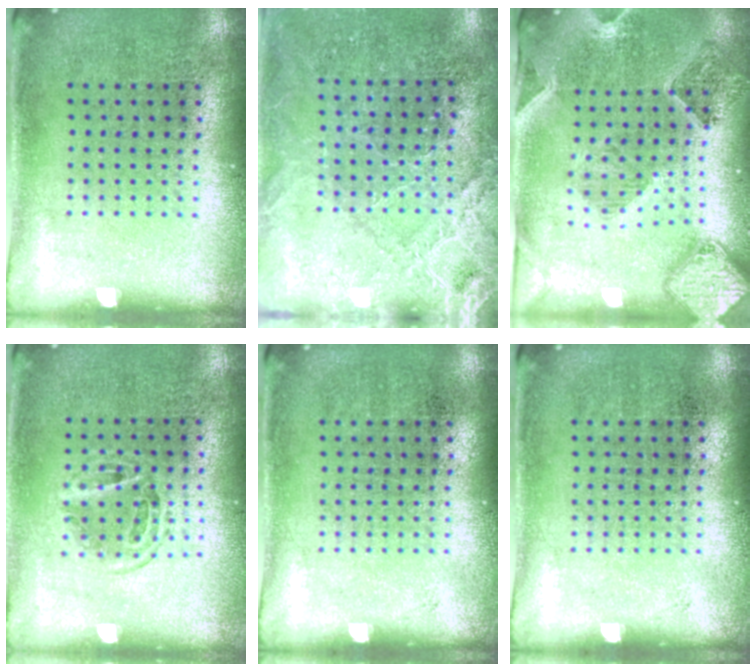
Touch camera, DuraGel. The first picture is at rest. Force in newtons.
{"total": 2.8, "press": 2.8, "slide": 0.2}
{"total": 1.6, "press": 1.5, "slide": 0.3}
{"total": 1.1, "press": 0.9, "slide": 0.6}
{"total": 0.0}
{"total": 0.0}